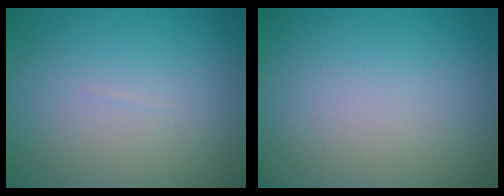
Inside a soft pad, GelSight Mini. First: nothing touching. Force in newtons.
{"total": 0.0}